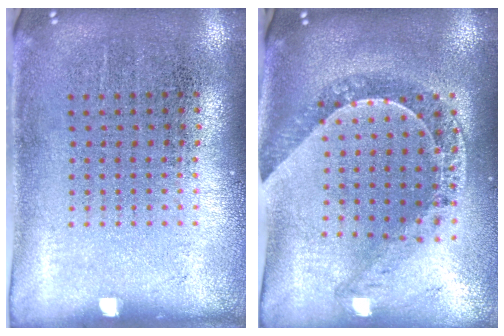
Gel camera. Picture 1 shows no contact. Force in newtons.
{"total": 1.2, "press": 1.1, "slide": 0.3}